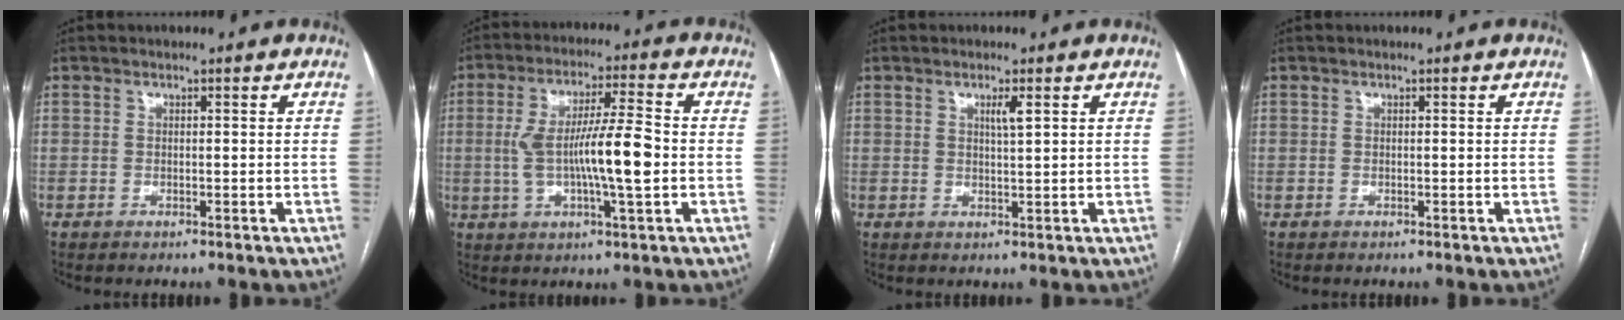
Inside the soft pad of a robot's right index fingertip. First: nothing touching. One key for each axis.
{"total": 11.6, "fx": -1.0, "fy": 1.0, "fz": 11.5, "tx": -0.213, "ty": 0.009, "tz": -0.019}
{"total": 2.1, "fx": 1.0, "fy": 0.0, "fz": 1.8, "tx": -0.034, "ty": -0.002, "tz": 0.016}
{"total": 0.0}